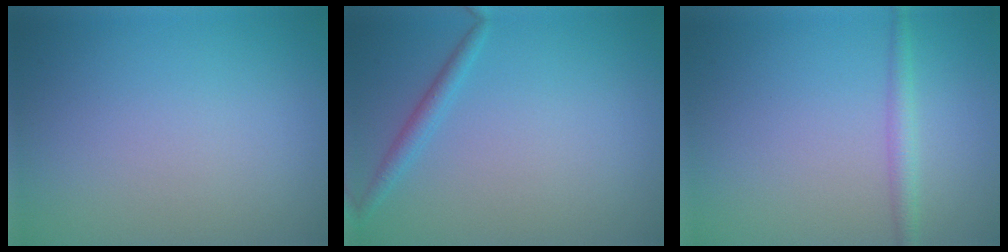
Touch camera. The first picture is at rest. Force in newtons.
{"total": 1.5, "press": 1.5, "slide": 0.1}
{"total": 1.8, "press": 1.8, "slide": 0.0}